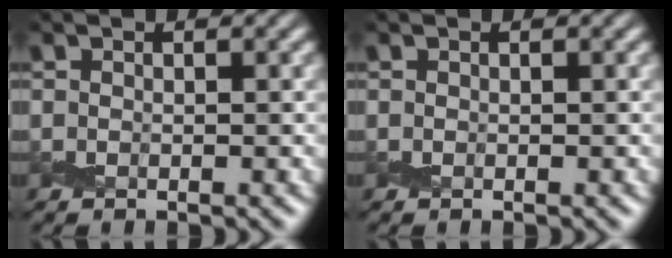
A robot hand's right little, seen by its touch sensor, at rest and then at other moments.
{"total": 0.0}